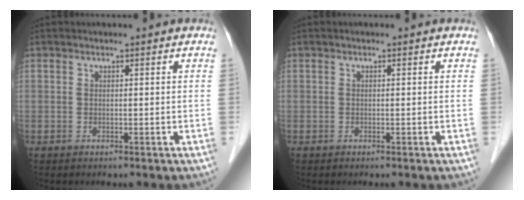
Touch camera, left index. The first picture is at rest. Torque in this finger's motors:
{"motor_torque": [-0.06, 0.01, 0.01, 0.01]}